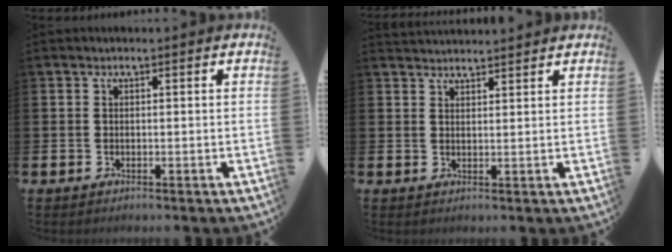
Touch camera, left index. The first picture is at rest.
{"total": 2.4, "force": [2.3, 0.3, -0.1], "torque": [-0.001, -0.009, 0.043]}